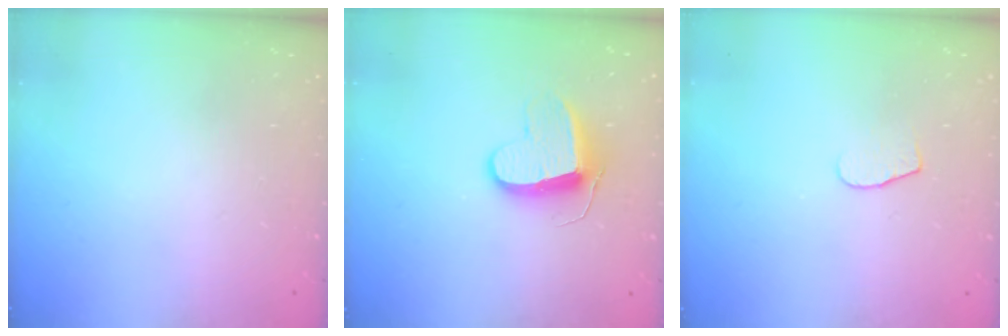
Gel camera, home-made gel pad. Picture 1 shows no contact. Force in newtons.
{"total": 10.1, "press": 10.1, "slide": 0.4}
{"total": 5.4, "press": 5.4, "slide": 0.5}